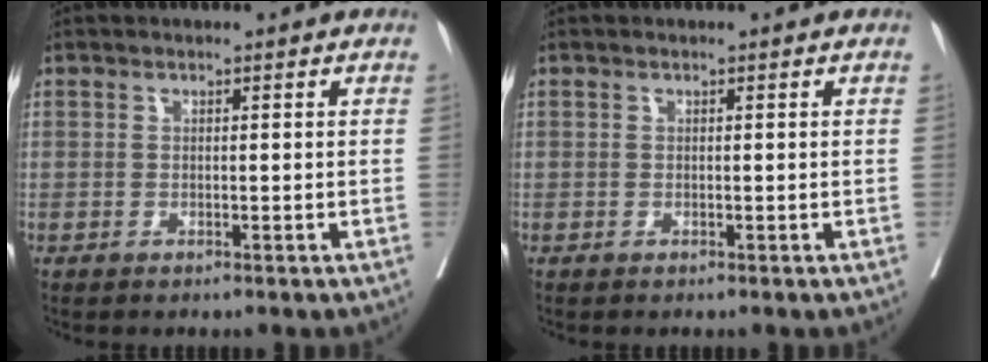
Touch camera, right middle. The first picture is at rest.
{"total": 0.0}